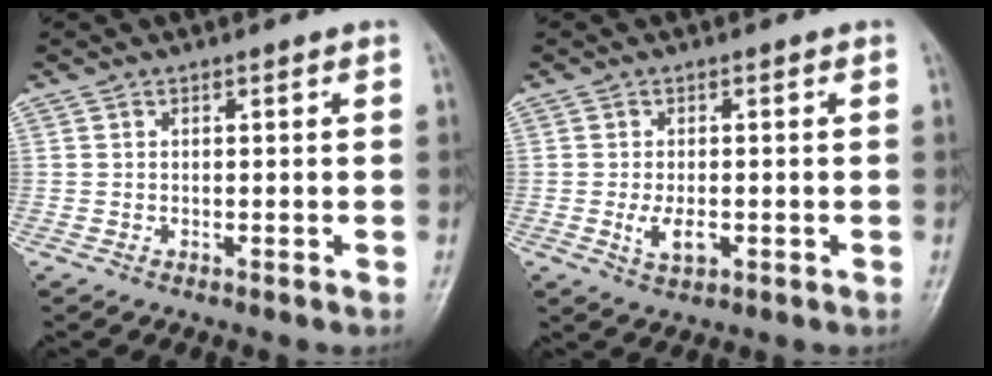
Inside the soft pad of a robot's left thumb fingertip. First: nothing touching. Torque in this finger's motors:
{"motor_torque": [0.05, 0.13, 0.60, -0.01, 0.02]}